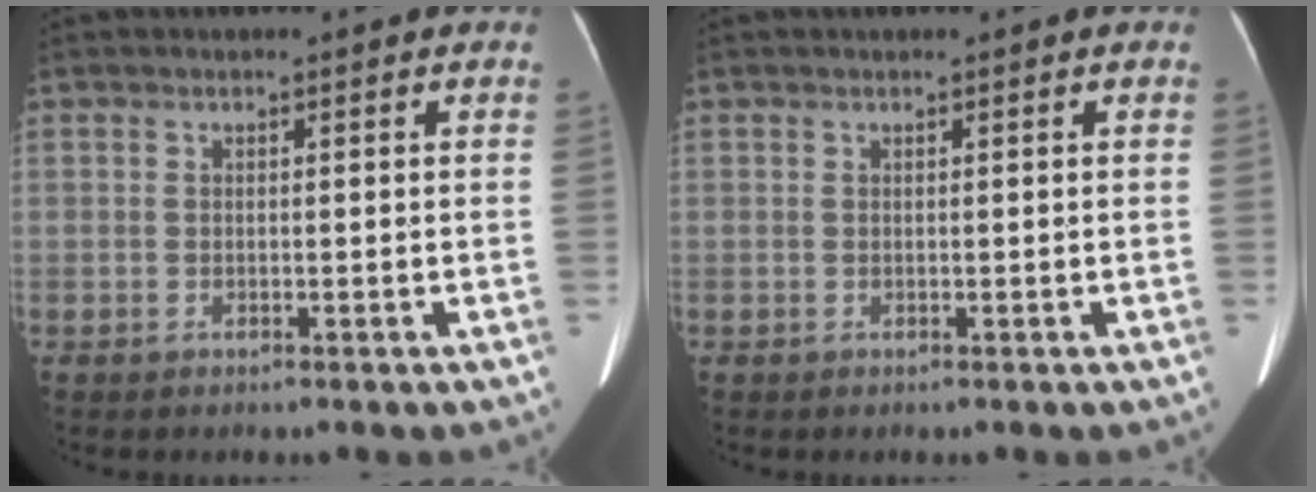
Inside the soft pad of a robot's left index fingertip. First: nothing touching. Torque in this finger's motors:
{"motor_torque": [-0.08, 0.16, -0.29, -0.01]}